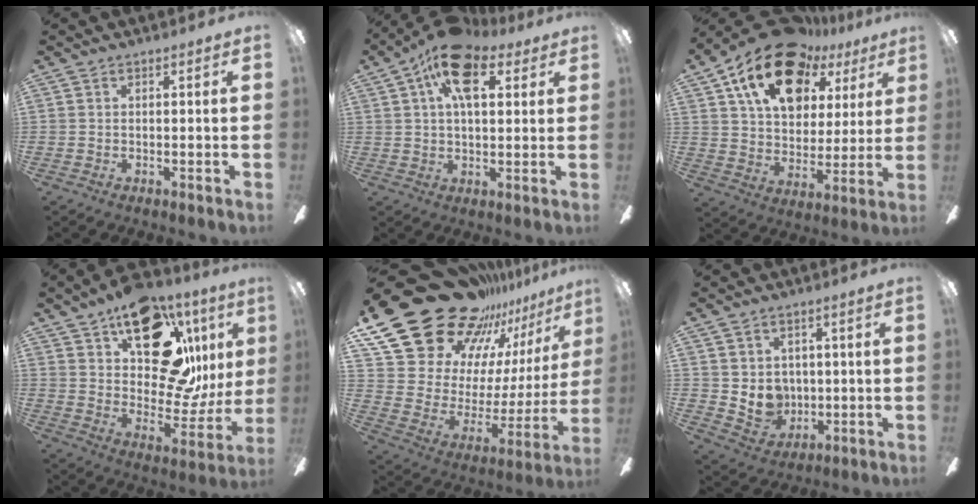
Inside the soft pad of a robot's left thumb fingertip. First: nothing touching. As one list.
[{"total": 22.6, "force": [12.8, 11.6, 14.6], "torque": [-0.259, -0.049, 0.223]}, {"total": 21.6, "force": [12.8, 12.4, 12.2], "torque": [-0.211, -0.062, 0.228]}, {"total": 25.8, "force": [13.6, 14.4, 16.5], "torque": [-0.217, -0.068, 0.243]}, {"total": 27.8, "force": [21.8, 13.3, 10.8], "torque": [-0.195, -0.163, 0.418]}, {"total": 6.9, "force": [1.6, 6.5, 1.6], "torque": [-0.034, -0.010, 0.037]}]